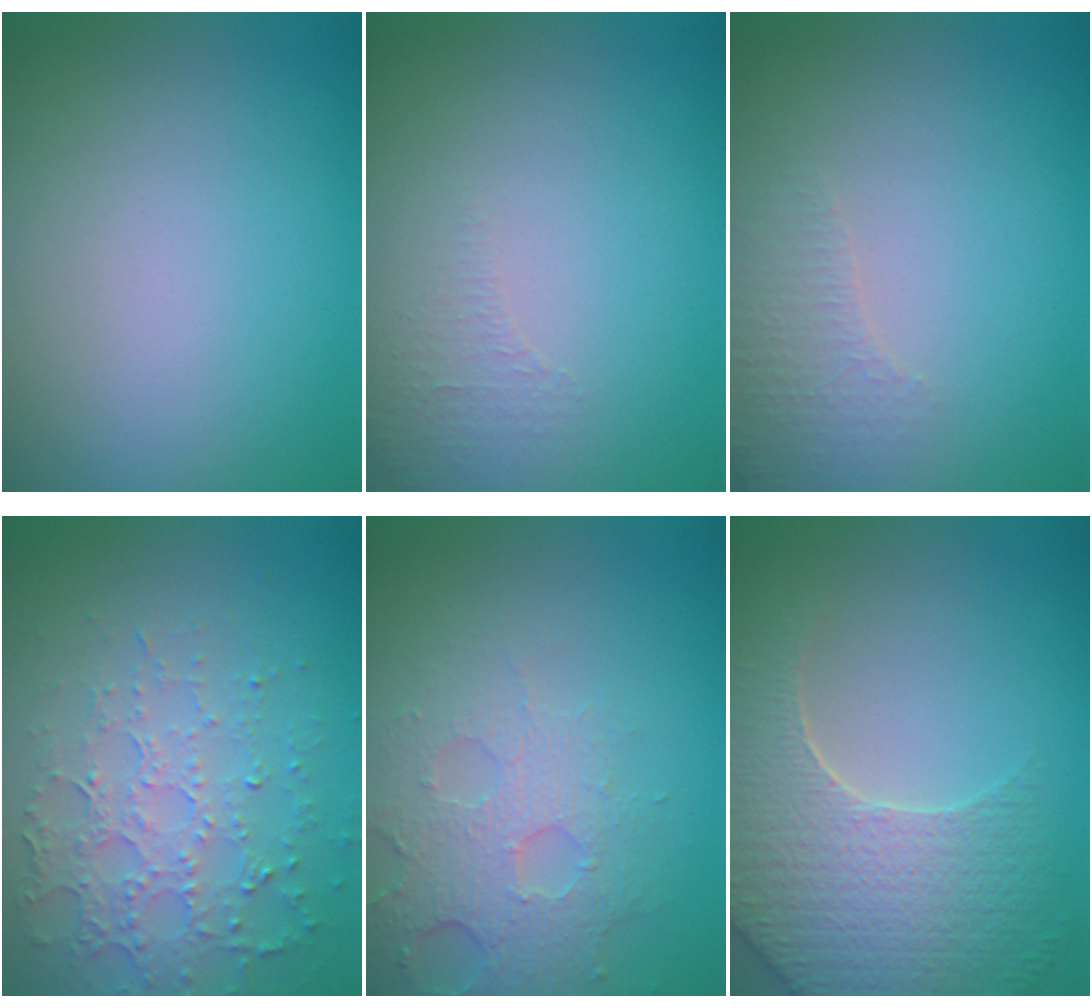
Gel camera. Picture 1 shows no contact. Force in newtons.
{"total": 0.8, "press": 0.4, "slide": 0.7}
{"total": 2.0, "press": 1.9, "slide": 0.5}
{"total": 5.0, "press": 3.5, "slide": 3.6}
{"total": 3.8, "press": 3.8, "slide": 0.7}
{"total": 6.5, "press": 5.3, "slide": 3.7}